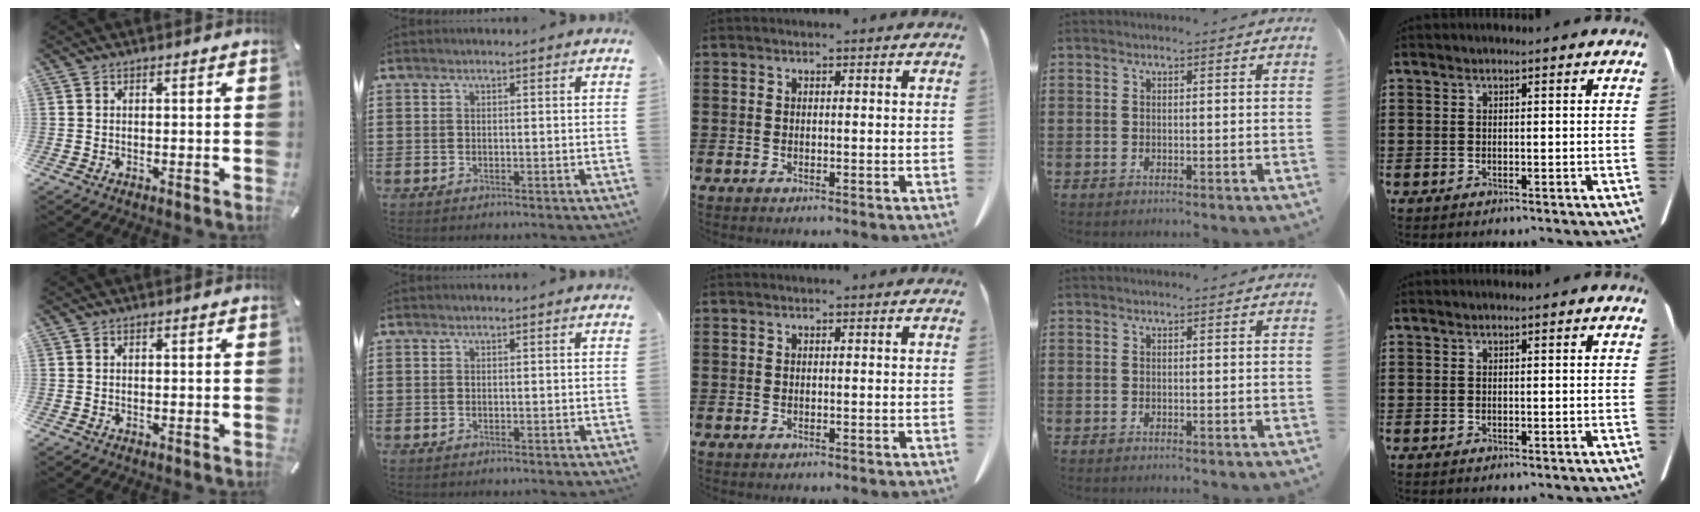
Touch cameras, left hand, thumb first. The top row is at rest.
{}